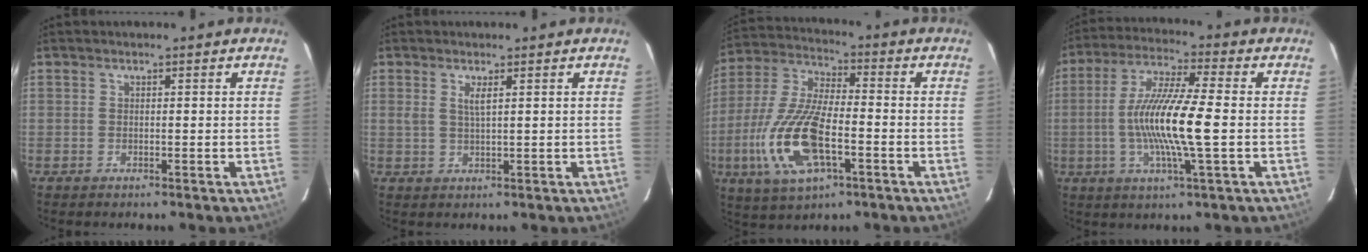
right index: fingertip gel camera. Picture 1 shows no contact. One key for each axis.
{"total": 2.1, "fx": 0.9, "fy": 0.1, "fz": 1.9, "tx": -0.035, "ty": -0.002, "tz": 0.017}
{"total": 17.6, "fx": -5.4, "fy": 6.9, "fz": 15.2, "tx": -0.336, "ty": -0.012, "tz": -0.104}
{"total": 13.8, "fx": -1.6, "fy": 0.9, "fz": 13.7, "tx": -0.263, "ty": -0.001, "tz": -0.035}